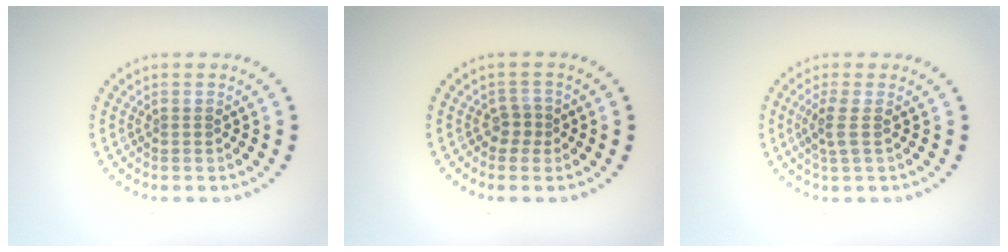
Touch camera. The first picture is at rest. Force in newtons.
{"total": 1.4, "press": 1.1, "slide": 0.8}
{"total": 1.7, "press": 1.4, "slide": 1.0}